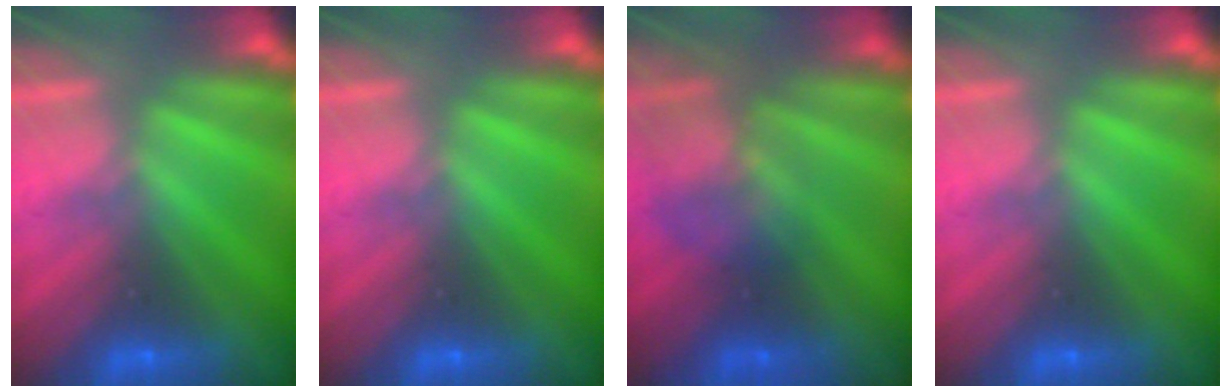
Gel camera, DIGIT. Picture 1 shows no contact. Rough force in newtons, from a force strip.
{"total": 0.0}
{"total": 2.3}
{"total": 0.0}